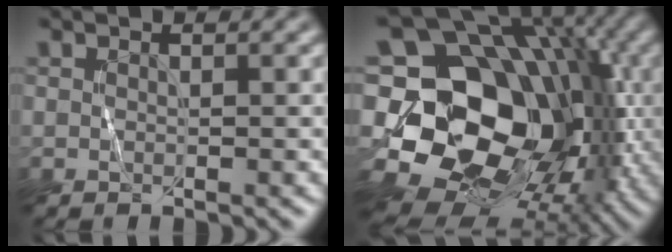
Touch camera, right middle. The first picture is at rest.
{"total": 18.7, "force": [-1.9, 14.6, 11.5], "torque": [-0.181, -0.022, -0.027]}